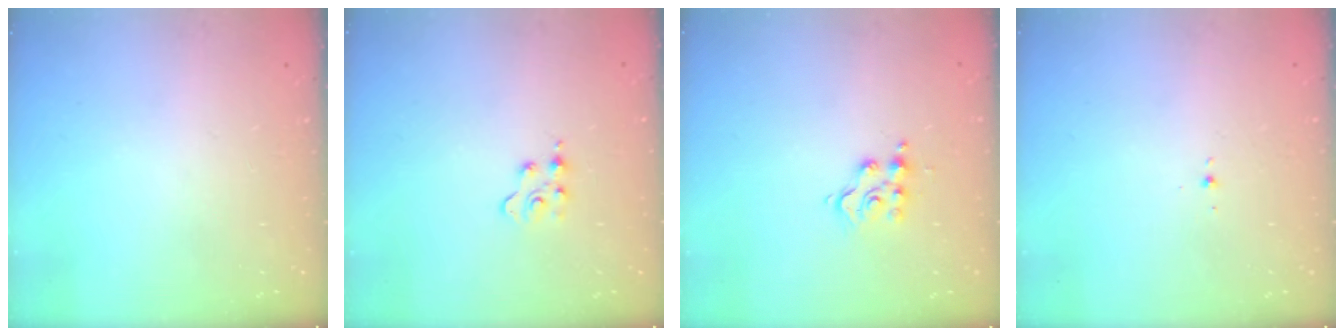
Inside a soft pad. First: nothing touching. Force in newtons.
{"total": 3.0, "press": 3.0, "slide": 0.4}
{"total": 7.9, "press": 7.8, "slide": 0.7}
{"total": 1.9, "press": 1.8, "slide": 0.7}